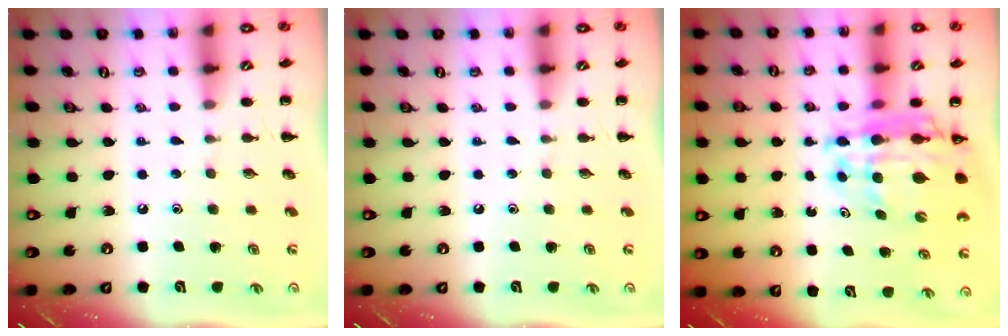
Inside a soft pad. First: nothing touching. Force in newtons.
{"total": 0.0}
{"total": 14.7, "press": 14.2, "slide": 3.8}